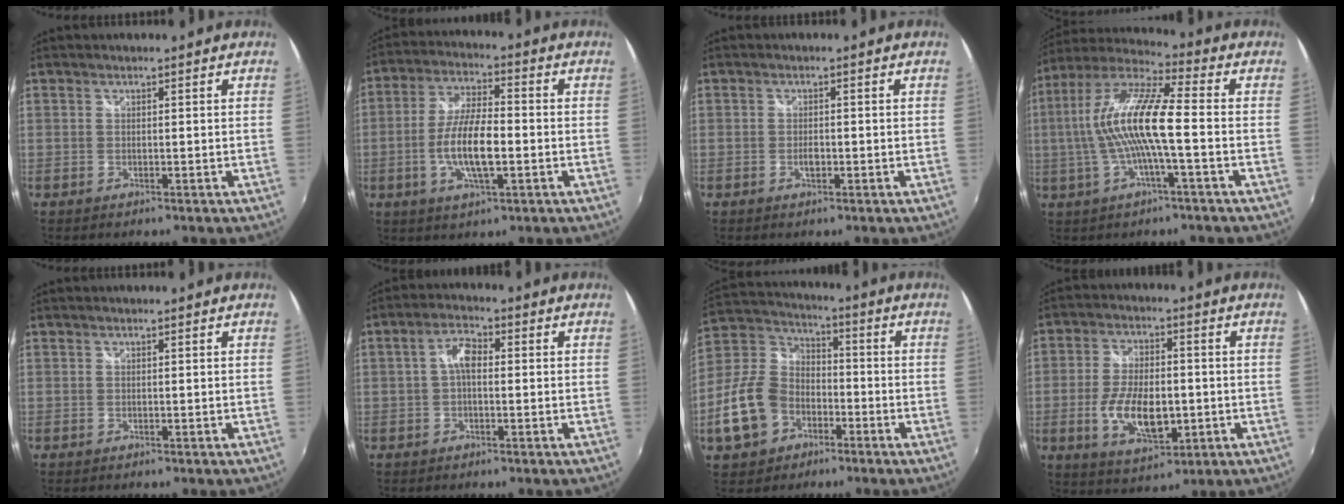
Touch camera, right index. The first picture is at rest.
{"total": 10.6, "force": [-2.5, 3.3, 9.8], "torque": [-0.197, -0.001, -0.047]}
{"total": 1.6, "force": [-0.5, 0.9, 1.2], "torque": [-0.022, 0.000, -0.011]}
{"total": 15.1, "force": [-1.4, 2.0, 14.9], "torque": [-0.282, 0.008, -0.031]}
{"total": 0.0}
{"total": 4.1, "force": [0.0, 2.1, 3.6], "torque": [-0.068, 0.014, -0.001]}
{"total": 14.8, "force": [-6.0, 11.0, 8.0], "torque": [-0.200, 0.023, -0.101]}
{"total": 11.7, "force": [-2.5, 5.7, 9.9], "torque": [-0.196, -0.009, -0.037]}